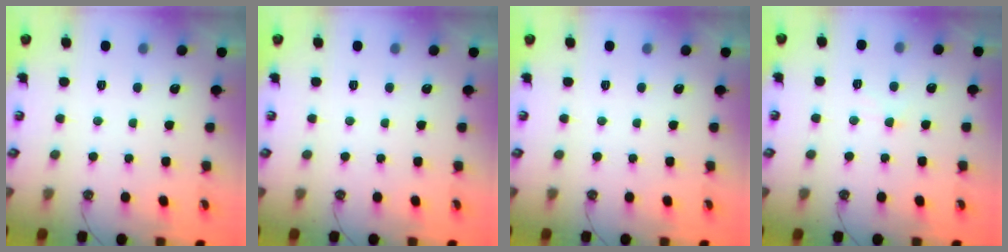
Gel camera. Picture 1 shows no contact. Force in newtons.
{"total": 0.0}
{"total": 0.0}
{"total": 1.5, "press": 1.4, "slide": 0.4}